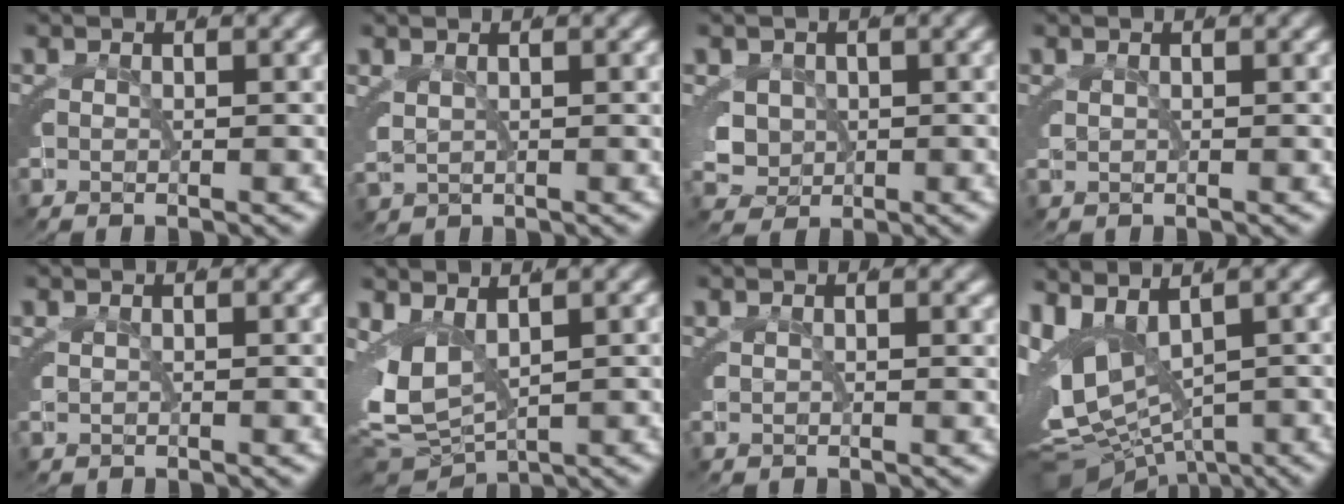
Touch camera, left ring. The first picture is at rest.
{"total": 1.2, "force": [0.8, 0.5, 0.8], "torque": [-0.029, -0.013, 0.028]}
{"total": 4.5, "force": [0.1, 4.0, 2.0], "torque": [-0.060, -0.029, 0.019]}
{"total": 0.6, "force": [0.5, 0.1, 0.3], "torque": [-0.015, -0.007, 0.016]}
{"total": 0.5, "force": [0.4, -0.2, 0.2], "torque": [-0.011, -0.006, 0.016]}
{"total": 8.0, "force": [0.2, 6.3, 5.0], "torque": [-0.130, -0.026, 0.014]}
{"total": 0.8, "force": [0.8, -0.2, 0.2], "torque": [-0.012, -0.008, 0.019]}
{"total": 14.1, "force": [-2.1, 10.6, 9.1], "torque": [-0.213, -0.060, -0.009]}